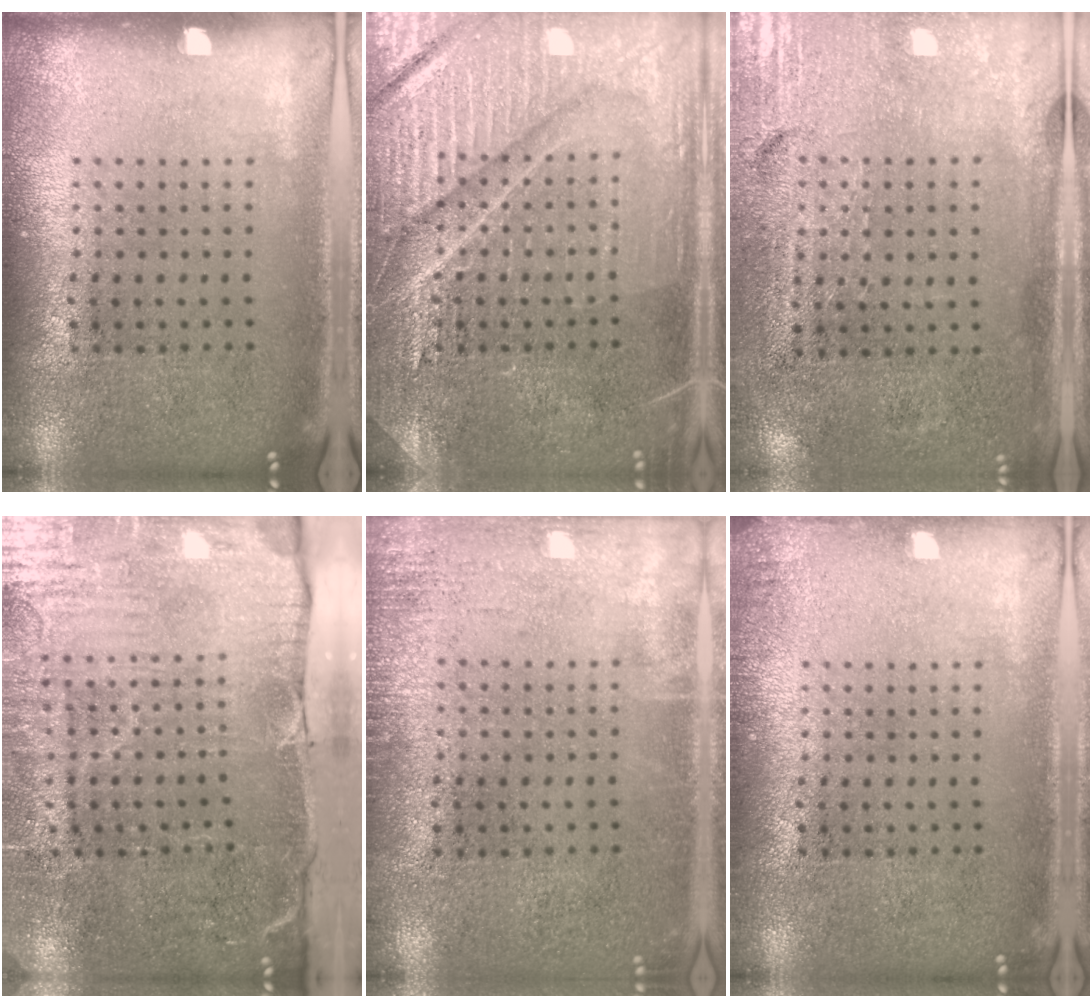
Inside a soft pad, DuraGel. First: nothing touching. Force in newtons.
{"total": 4.3, "press": 4.2, "slide": 0.5}
{"total": 3.4, "press": 2.9, "slide": 1.7}
{"total": 5.2, "press": 4.4, "slide": 2.8}
{"total": 1.5, "press": 1.5, "slide": 0.2}
{"total": 0.9, "press": 0.9, "slide": 0.2}